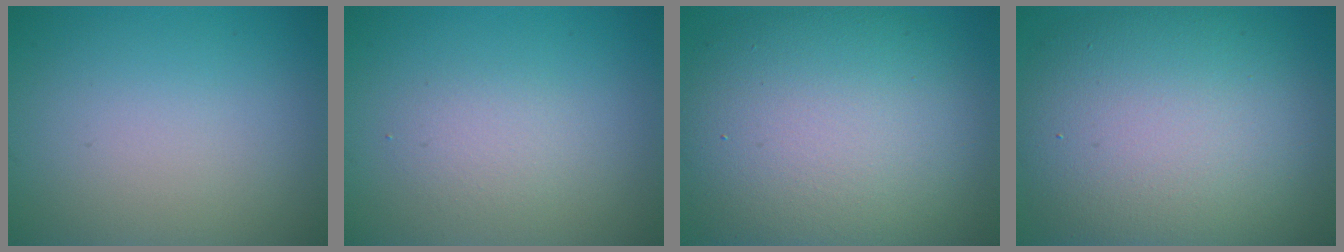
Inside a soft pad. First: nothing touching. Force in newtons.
{"total": 1.7, "press": 1.7, "slide": 0.2}
{"total": 13.2, "press": 13.2, "slide": 0.2}
{"total": 12.9, "press": 12.8, "slide": 0.7}